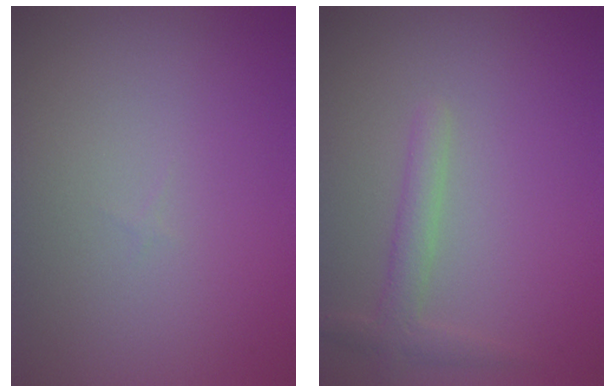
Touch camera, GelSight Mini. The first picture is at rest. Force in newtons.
{"total": 2.0, "press": 2.0, "slide": 0.1}